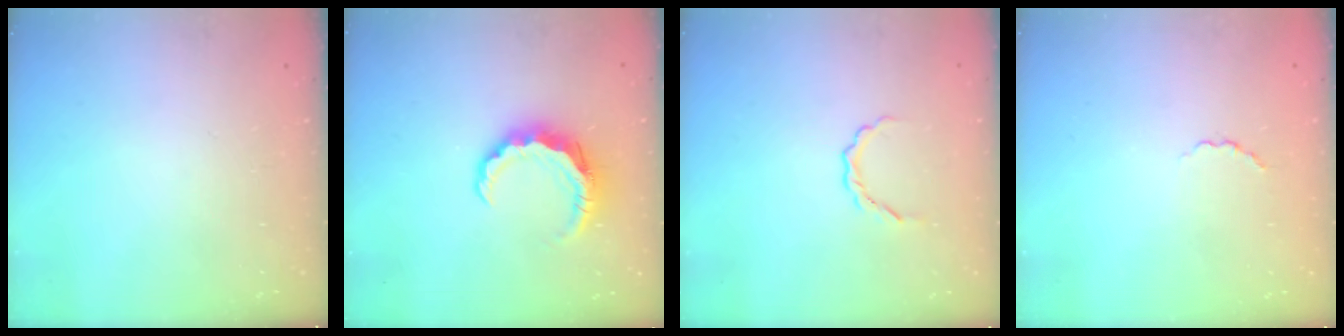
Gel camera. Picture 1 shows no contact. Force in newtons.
{"total": 7.9, "press": 7.8, "slide": 1.1}
{"total": 2.8, "press": 2.7, "slide": 0.8}
{"total": 2.2, "press": 2.0, "slide": 0.8}